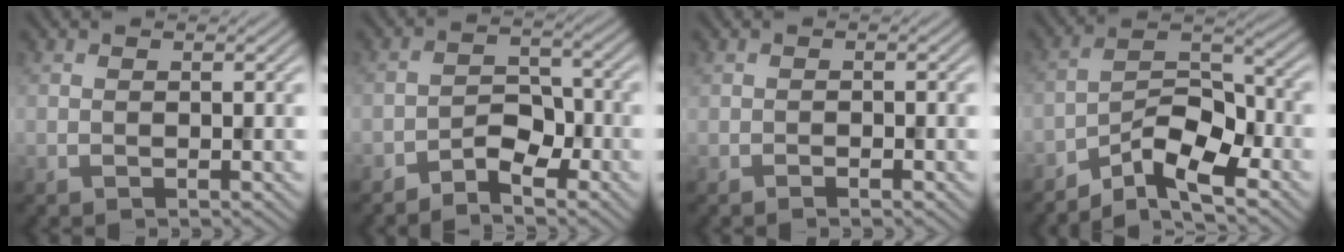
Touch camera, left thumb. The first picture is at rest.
{"total": 4.1, "force": [-2.9, 1.9, 2.2], "torque": [-0.032, 0.010, -0.059]}
{"total": 0.7, "force": [-0.6, 0.3, 0.4], "torque": [-0.004, 0.000, -0.009]}
{"total": 8.3, "force": [-6.1, 2.8, 4.9], "torque": [-0.080, 0.009, -0.126]}